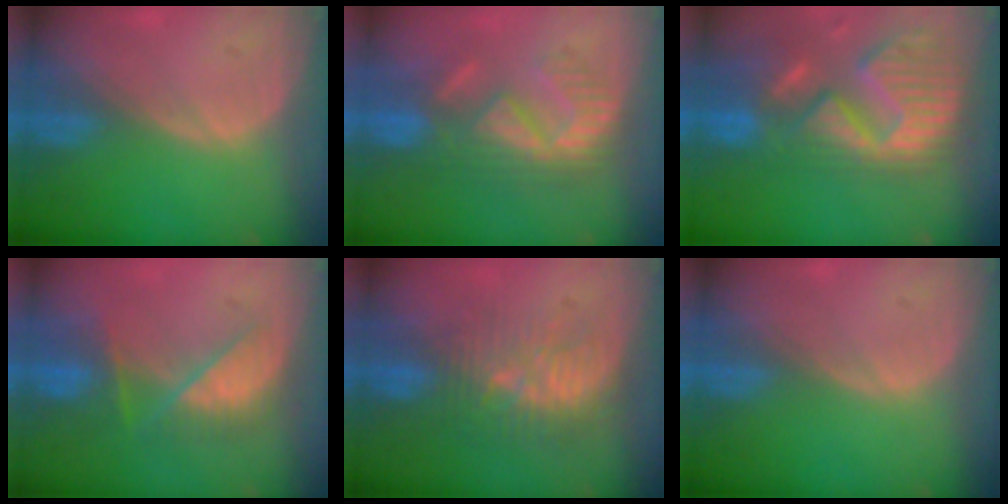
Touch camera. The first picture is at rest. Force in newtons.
{"total": 8.7, "press": 8.5, "slide": 1.6}
{"total": 14.4, "press": 12.0, "slide": 7.9}
{"total": 7.3, "press": 7.1, "slide": 1.6}
{"total": 9.1, "press": 8.7, "slide": 2.6}
{"total": 0.0}